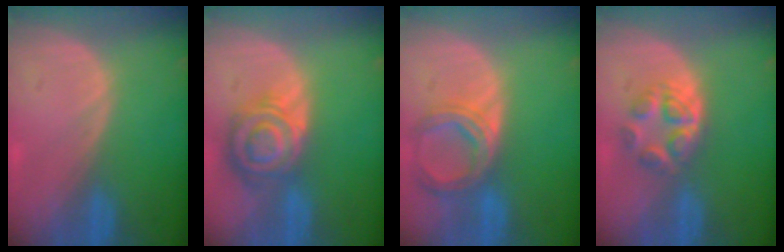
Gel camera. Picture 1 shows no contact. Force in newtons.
{"total": 8.4, "press": 7.3, "slide": 4.2}
{"total": 6.8, "press": 6.2, "slide": 2.6}
{"total": 5.6, "press": 5.0, "slide": 2.5}